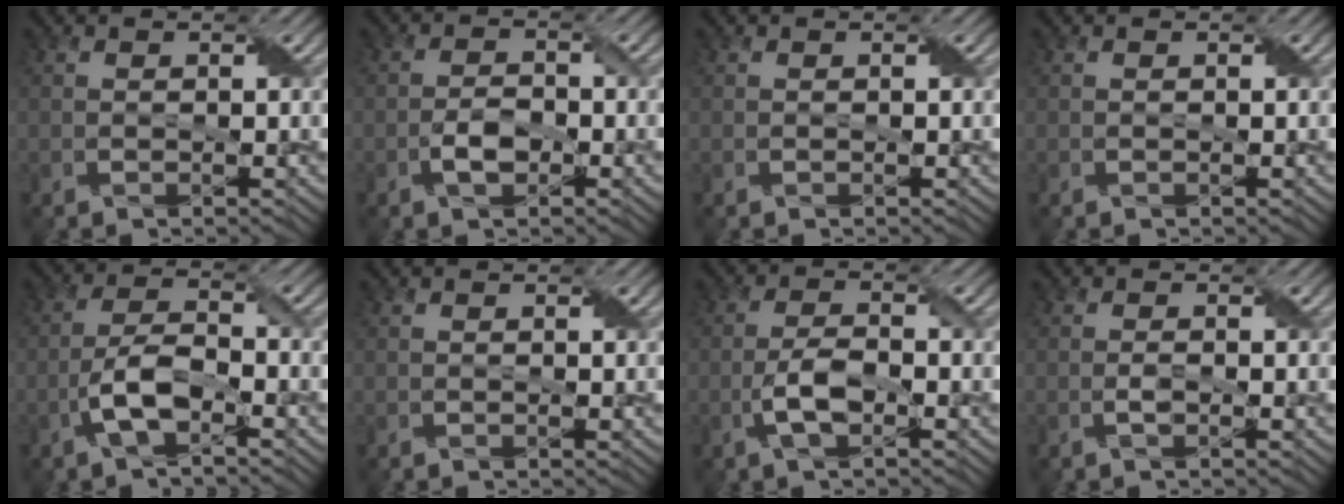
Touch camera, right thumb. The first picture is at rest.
{"total": 3.2, "force": [-1.5, 1.6, 2.3], "torque": [-0.047, 0.003, -0.031]}
{"total": 0.0}
{"total": 0.0}
{"total": 5.6, "force": [-2.7, 2.0, 4.5], "torque": [-0.097, 0.009, -0.059]}
{"total": 0.0}
{"total": 4.2, "force": [-1.8, 1.5, 3.5], "torque": [-0.079, 0.004, -0.039]}
{"total": 1.0, "force": [-0.4, 0.2, 0.9], "torque": [-0.021, 0.002, -0.008]}